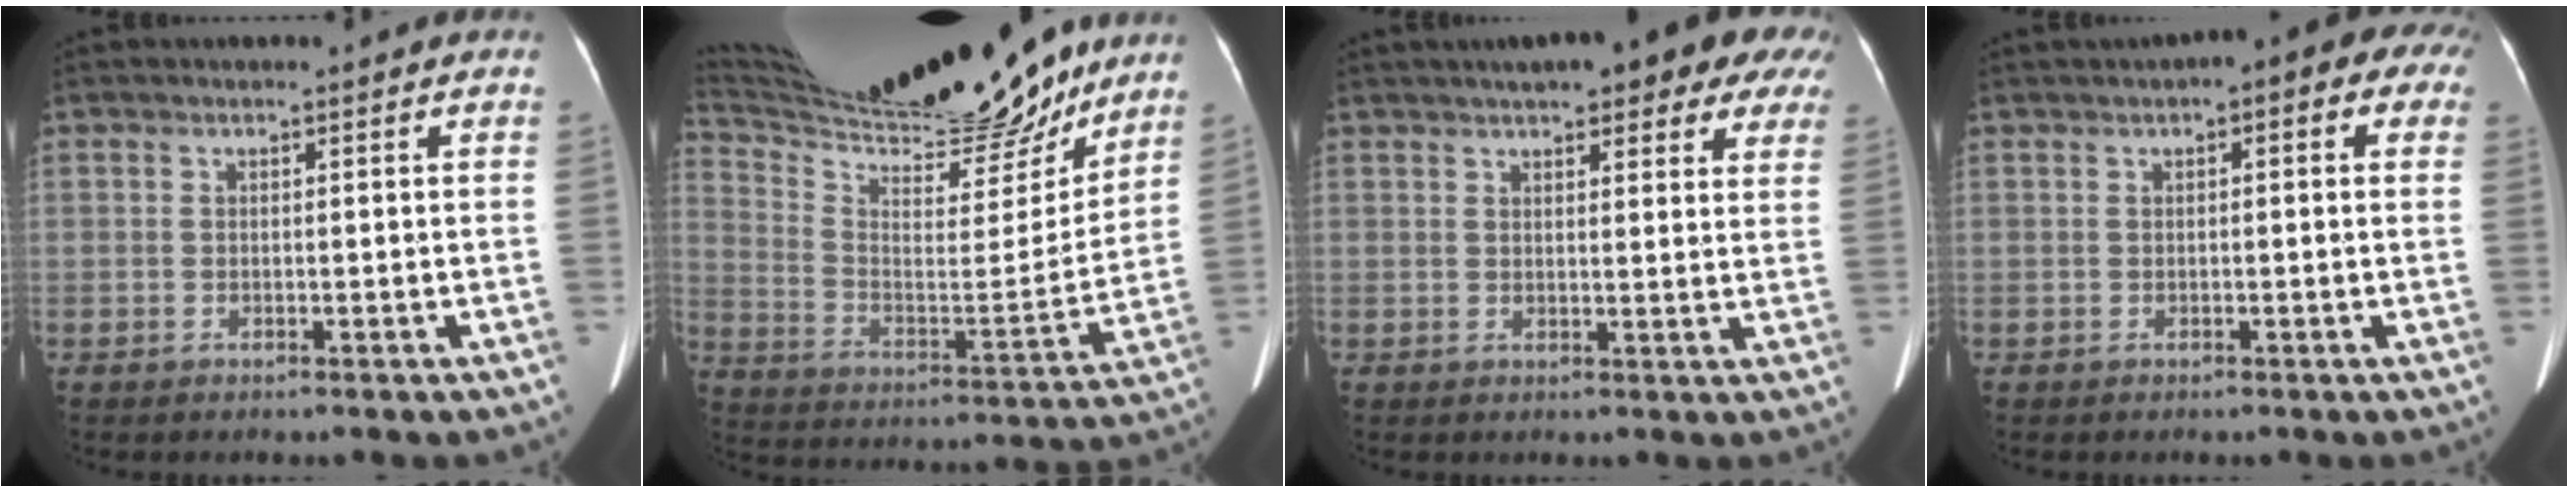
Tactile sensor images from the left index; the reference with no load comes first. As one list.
[{"total": 25.2, "force": [22.5, 3.9, 10.8], "torque": [-0.196, -0.027, 0.347]}, {"total": 16.9, "force": [12.6, 4.5, 10.4], "torque": [-0.132, 0.034, 0.145]}, {"total": 7.6, "force": [3.5, 2.9, 6.1], "torque": [-0.063, 0.042, 0.036]}]